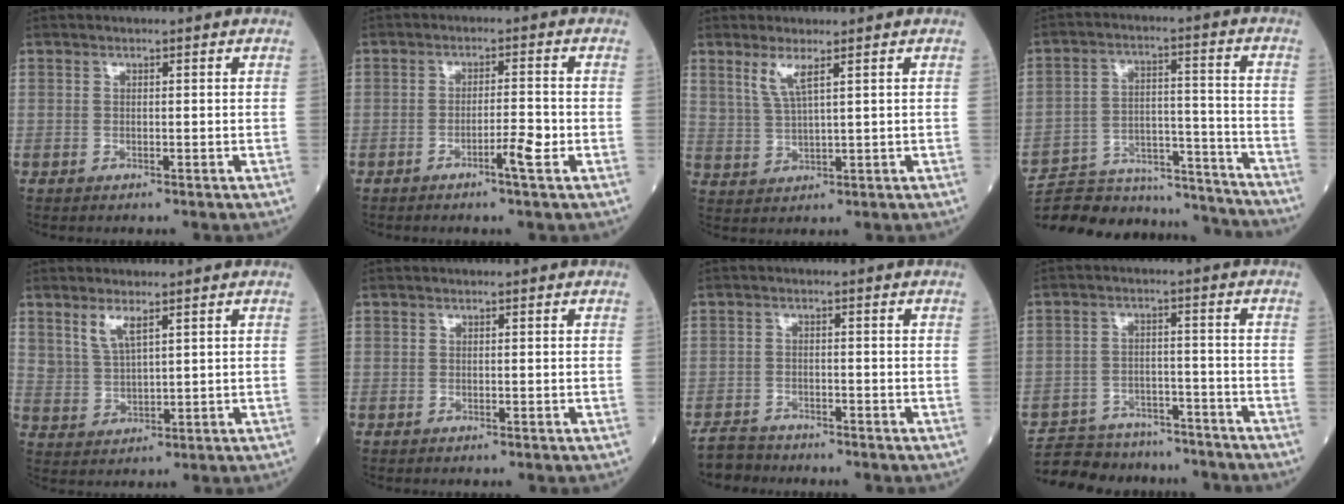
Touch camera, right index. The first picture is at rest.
{"total": 3.5, "force": [-1.7, -0.2, 3.0], "torque": [-0.052, -0.003, -0.029]}
{"total": 3.9, "force": [2.4, 0.3, 3.1], "torque": [-0.069, -0.004, 0.054]}
{"total": 23.8, "force": [-22.6, 4.5, 6.0], "torque": [-0.105, 0.009, -0.323]}
{"total": 3.7, "force": [2.6, 0.7, 2.6], "torque": [-0.057, -0.010, 0.058]}
{"total": 0.0}
{"total": 4.1, "force": [-3.9, 1.3, -0.2], "torque": [-0.003, -0.009, -0.072]}
{"total": 15.7, "force": [-14.4, 5.1, 3.9], "torque": [-0.082, 0.013, -0.199]}